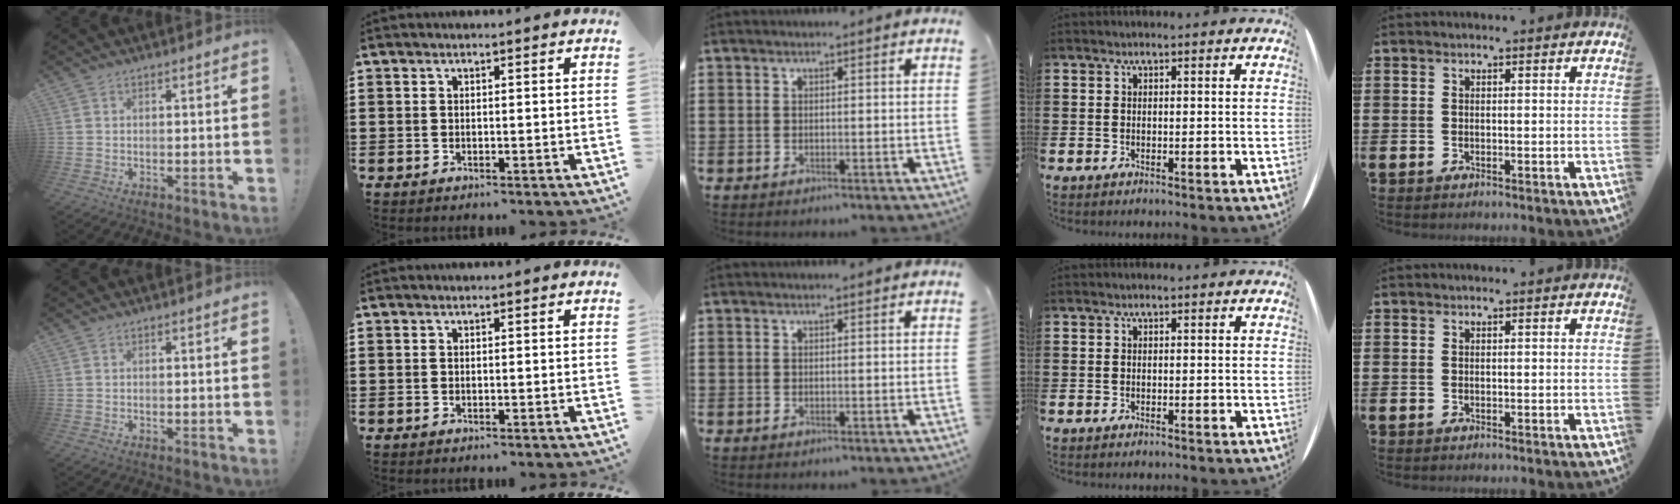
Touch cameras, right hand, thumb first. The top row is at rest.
{}